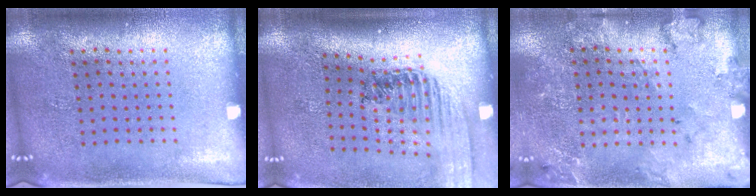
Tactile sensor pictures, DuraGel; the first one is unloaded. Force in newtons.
{"total": 1.5, "press": 1.5, "slide": 0.2}
{"total": 1.7, "press": 1.7, "slide": 0.2}